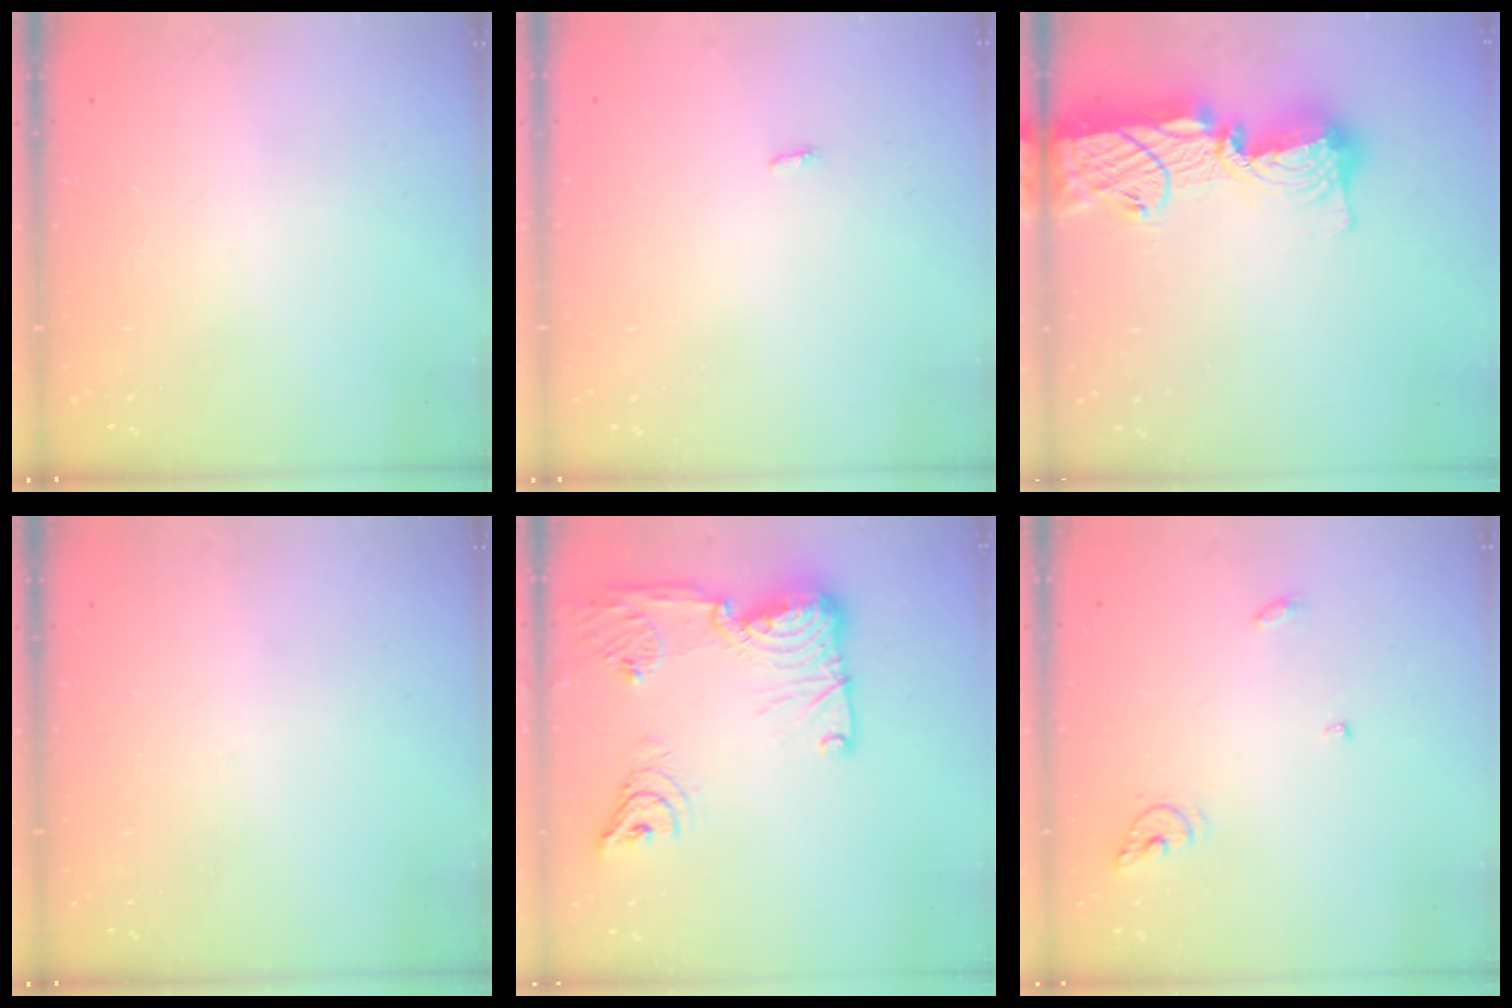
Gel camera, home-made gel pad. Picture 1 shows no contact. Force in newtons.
{"total": 2.8, "press": 1.8, "slide": 2.2}
{"total": 17.5, "press": 17.4, "slide": 1.3}
{"total": 0.0}
{"total": 21.8, "press": 20.6, "slide": 6.9}
{"total": 5.8, "press": 5.8, "slide": 0.4}